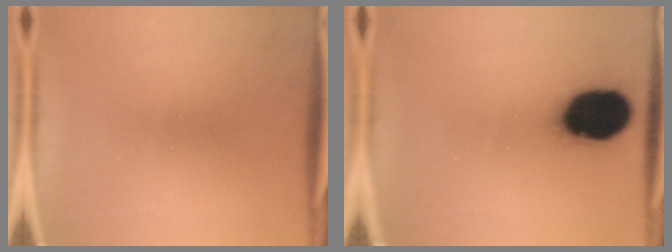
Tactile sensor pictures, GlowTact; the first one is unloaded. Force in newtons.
{"total": 19.3}